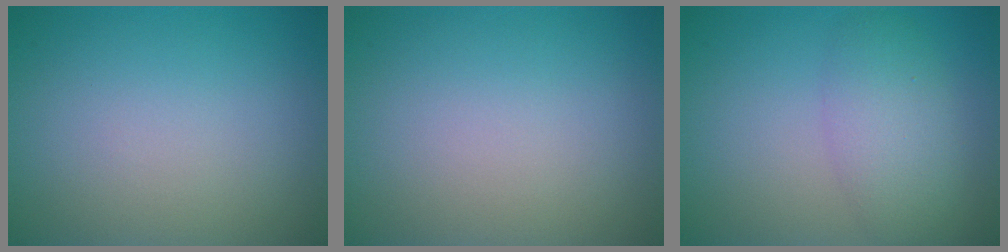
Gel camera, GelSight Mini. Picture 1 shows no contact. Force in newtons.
{"total": 0.0}
{"total": 3.8, "press": 3.8, "slide": 0.0}